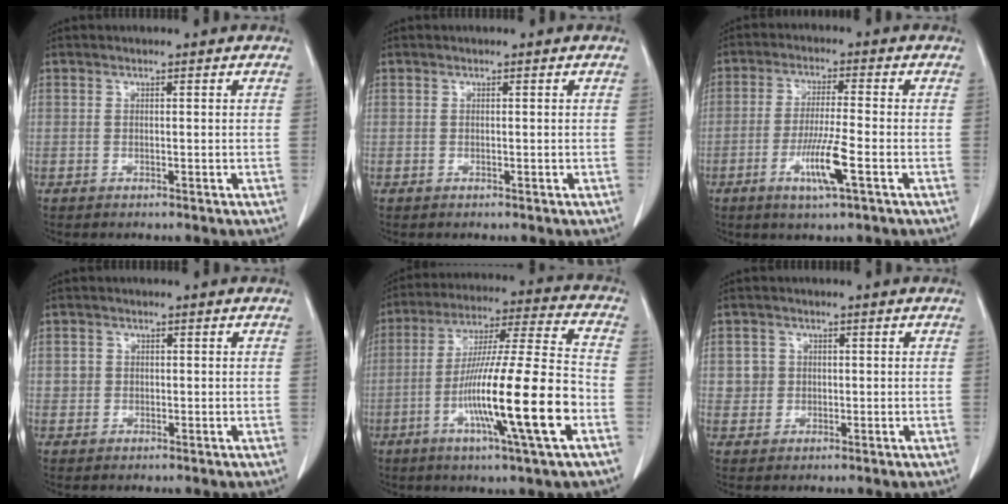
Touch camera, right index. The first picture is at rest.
{"total": 0.0}
{"total": 7.3, "force": [-3.0, 0.0, 6.7], "torque": [-0.128, -0.014, -0.055]}
{"total": 1.4, "force": [0.1, 1.4, 0.2], "torque": [0.004, 0.005, -0.001]}
{"total": 18.6, "force": [-6.1, -0.1, 17.6], "torque": [-0.316, -0.012, -0.108]}
{"total": 2.5, "force": [0.3, 2.5, 0.1], "torque": [0.008, 0.004, 0.004]}